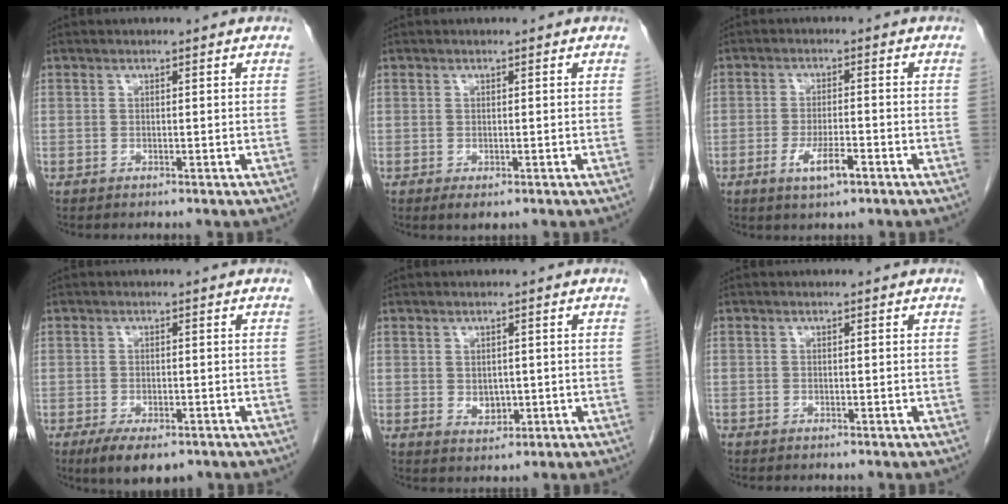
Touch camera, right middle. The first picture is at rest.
{"total": 1.6, "force": [-0.8, 0.7, 1.2], "torque": [-0.019, -0.005, -0.005]}
{"total": 4.7, "force": [-2.4, 0.9, 4.0], "torque": [-0.079, -0.003, -0.041]}
{"total": 6.9, "force": [-4.7, 2.6, 4.4], "torque": [-0.073, -0.012, -0.073]}
{"total": 2.5, "force": [-0.2, 1.9, 1.6], "torque": [-0.023, -0.001, 0.005]}
{"total": 0.0}